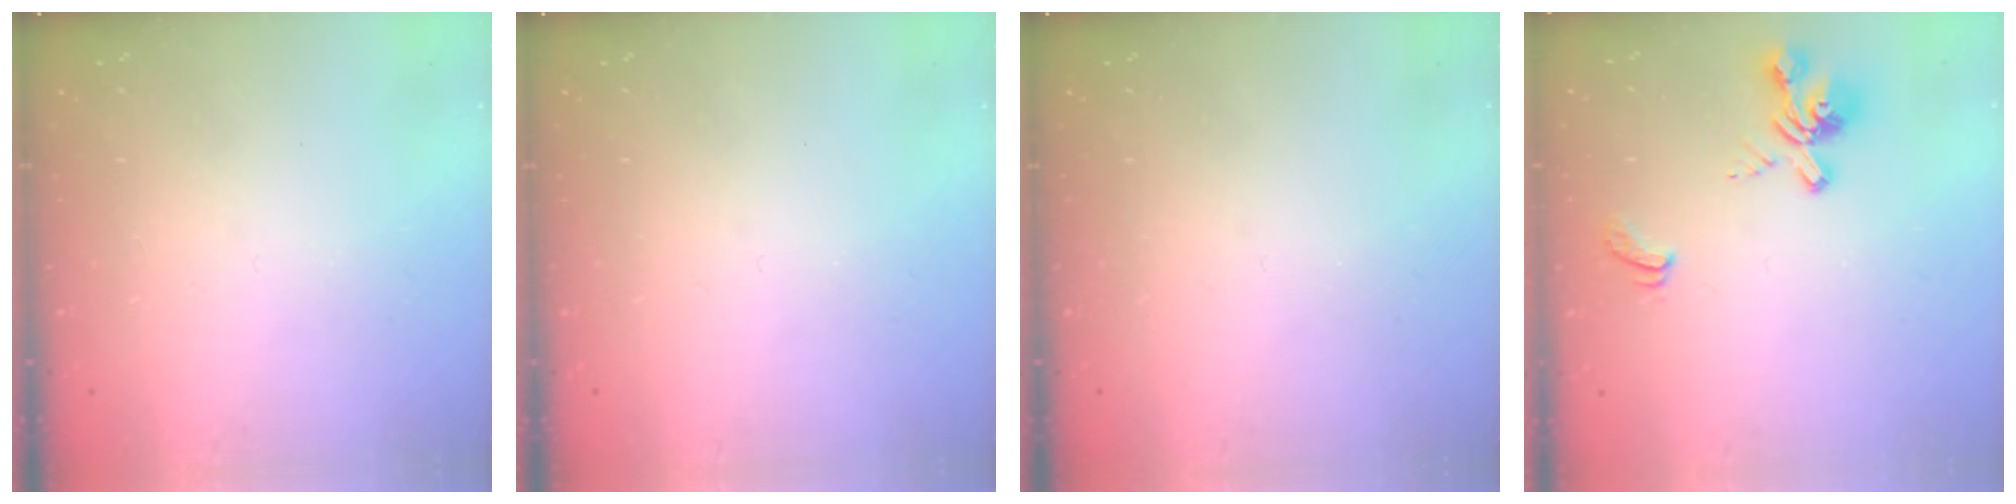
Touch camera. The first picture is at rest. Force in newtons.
{"total": 0.0}
{"total": 0.0}
{"total": 2.4, "press": 2.0, "slide": 1.3}